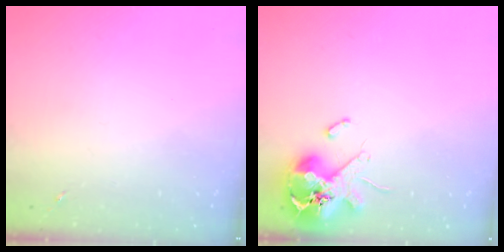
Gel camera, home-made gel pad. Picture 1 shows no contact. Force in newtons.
{"total": 13.9, "press": 13.8, "slide": 2.0}